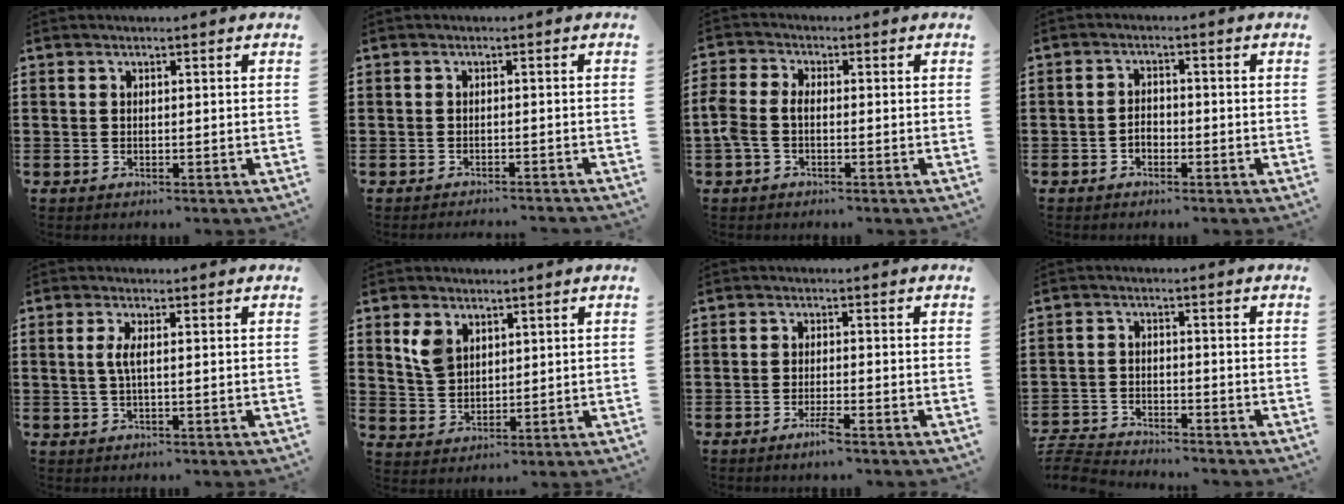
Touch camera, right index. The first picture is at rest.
{"total": 1.4, "force": [-1.4, -0.1, -0.1], "torque": [-0.002, 0.001, -0.029]}
{"total": 2.9, "force": [-1.1, 1.7, 2.0], "torque": [-0.059, -0.004, -0.028]}
{"total": 1.9, "force": [-0.9, 1.3, 1.0], "torque": [-0.022, 0.003, -0.019]}
{"total": 2.5, "force": [0.1, 0.4, 2.5], "torque": [-0.055, -0.004, -0.003]}
{"total": 4.7, "force": [2.5, 3.2, 2.2], "torque": [-0.055, 0.012, 0.048]}
{"total": 2.7, "force": [-1.8, 0.1, 2.0], "torque": [-0.040, -0.006, -0.033]}
{"total": 4.0, "force": [-4.0, 0.3, 0.3], "torque": [-0.025, -0.007, -0.088]}